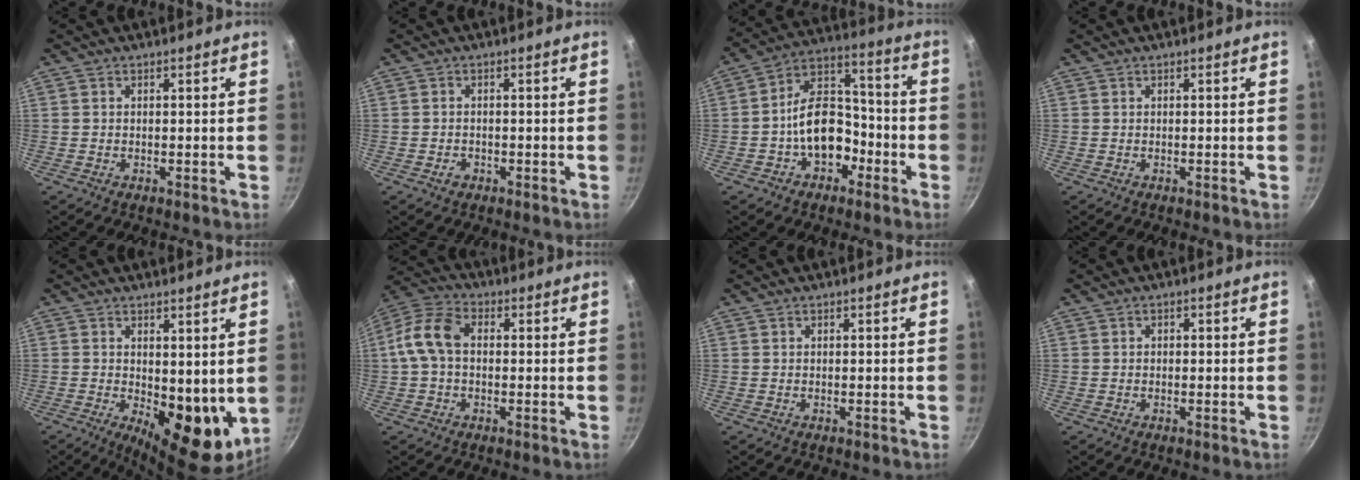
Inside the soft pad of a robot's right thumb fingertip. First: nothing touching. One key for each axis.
{"total": 1.8, "fx": -0.9, "fy": 1.3, "fz": 0.8, "tx": -0.012, "ty": 0.007, "tz": -0.013}
{"total": 13.8, "fx": -4.2, "fy": 9.7, "fz": 8.9, "tx": -0.093, "ty": 0.067, "tz": -0.069}
{"total": 0.0}
{"total": 11.6, "fx": 0.1, "fy": 5.7, "fz": 10.1, "tx": -0.105, "ty": -0.025, "tz": 0.014}
{"total": 9.4, "fx": 0.2, "fy": 6.5, "fz": 6.8, "tx": -0.127, "ty": 0.029, "tz": -0.013}
{"total": 0.0}
{"total": 0.7, "fx": -0.1, "fy": 0.6, "fz": 0.3, "tx": -0.004, "ty": 0.005, "tz": -0.001}